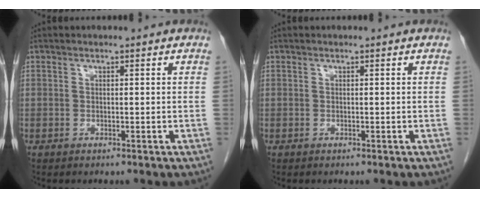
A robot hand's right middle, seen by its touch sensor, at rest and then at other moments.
{"total": 0.0}